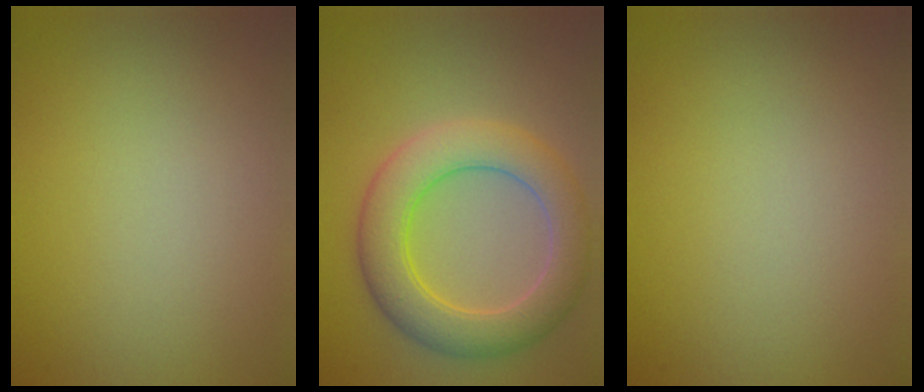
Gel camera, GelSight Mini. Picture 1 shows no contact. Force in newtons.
{"total": 6.3, "press": 6.3, "slide": 0.5}
{"total": 0.0}